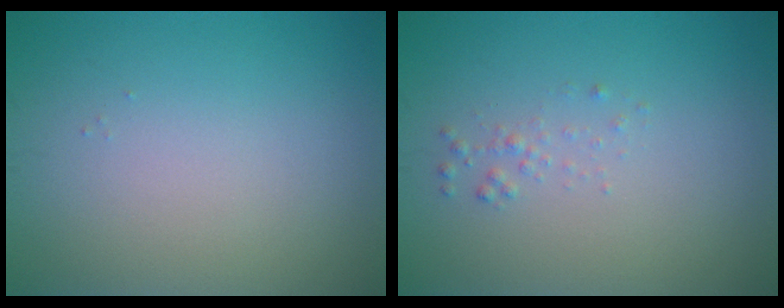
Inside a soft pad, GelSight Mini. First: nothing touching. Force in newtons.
{"total": 0.8, "press": 0.8, "slide": 0.1}